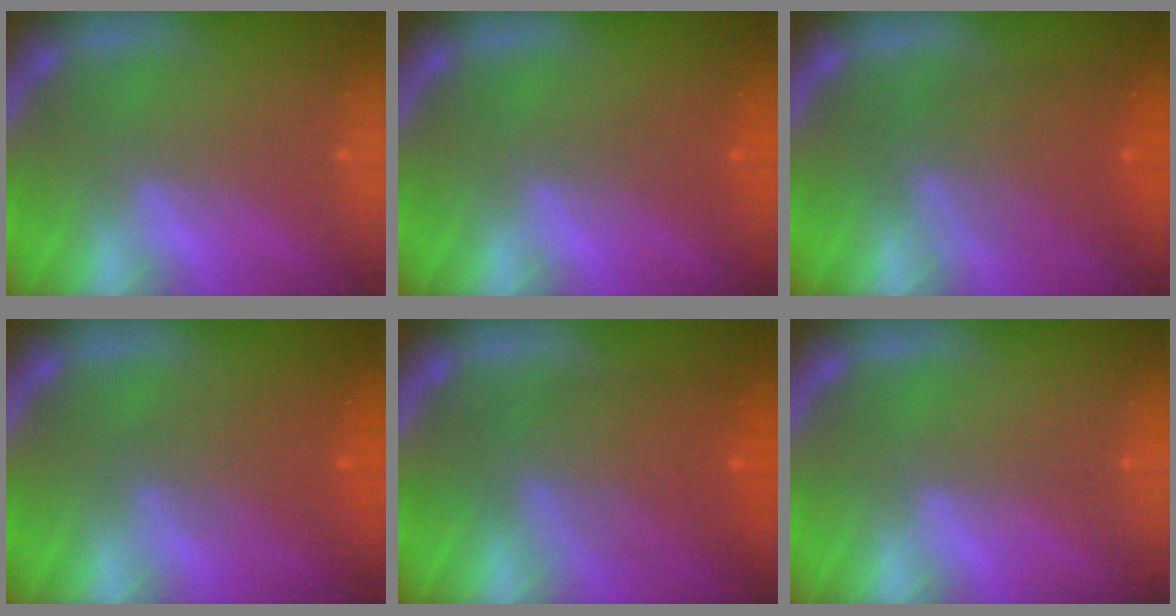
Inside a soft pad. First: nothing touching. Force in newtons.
{"total": 1.5}
{"total": 6.0}
{"total": 3.6}
{"total": 7.1}
{"total": 0.0}